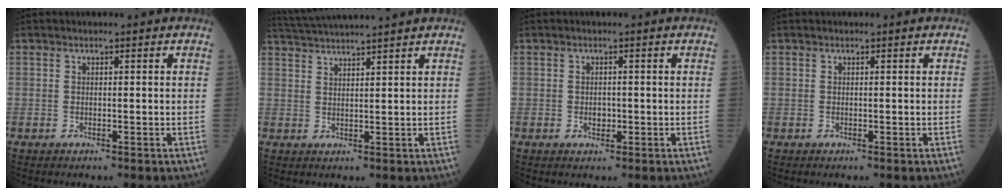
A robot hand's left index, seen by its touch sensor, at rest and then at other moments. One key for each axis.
{"total": 9.7, "fx": 9.0, "fy": -1.5, "fz": 3.5, "tx": -0.068, "ty": 0.027, "tz": 0.139}
{"total": 1.3, "fx": -0.2, "fy": 0.9, "fz": 0.9, "tx": -0.016, "ty": 0.001, "tz": -0.001}
{"total": 0.0}